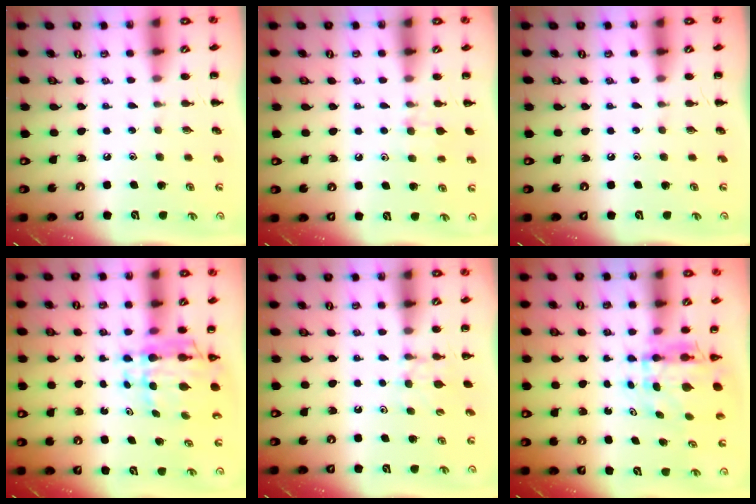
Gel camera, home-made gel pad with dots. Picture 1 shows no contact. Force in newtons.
{"total": 7.9, "press": 7.6, "slide": 2.1}
{"total": 0.0}
{"total": 7.5, "press": 7.0, "slide": 2.7}
{"total": 4.9, "press": 4.7, "slide": 1.4}
{"total": 5.3, "press": 5.2, "slide": 1.0}